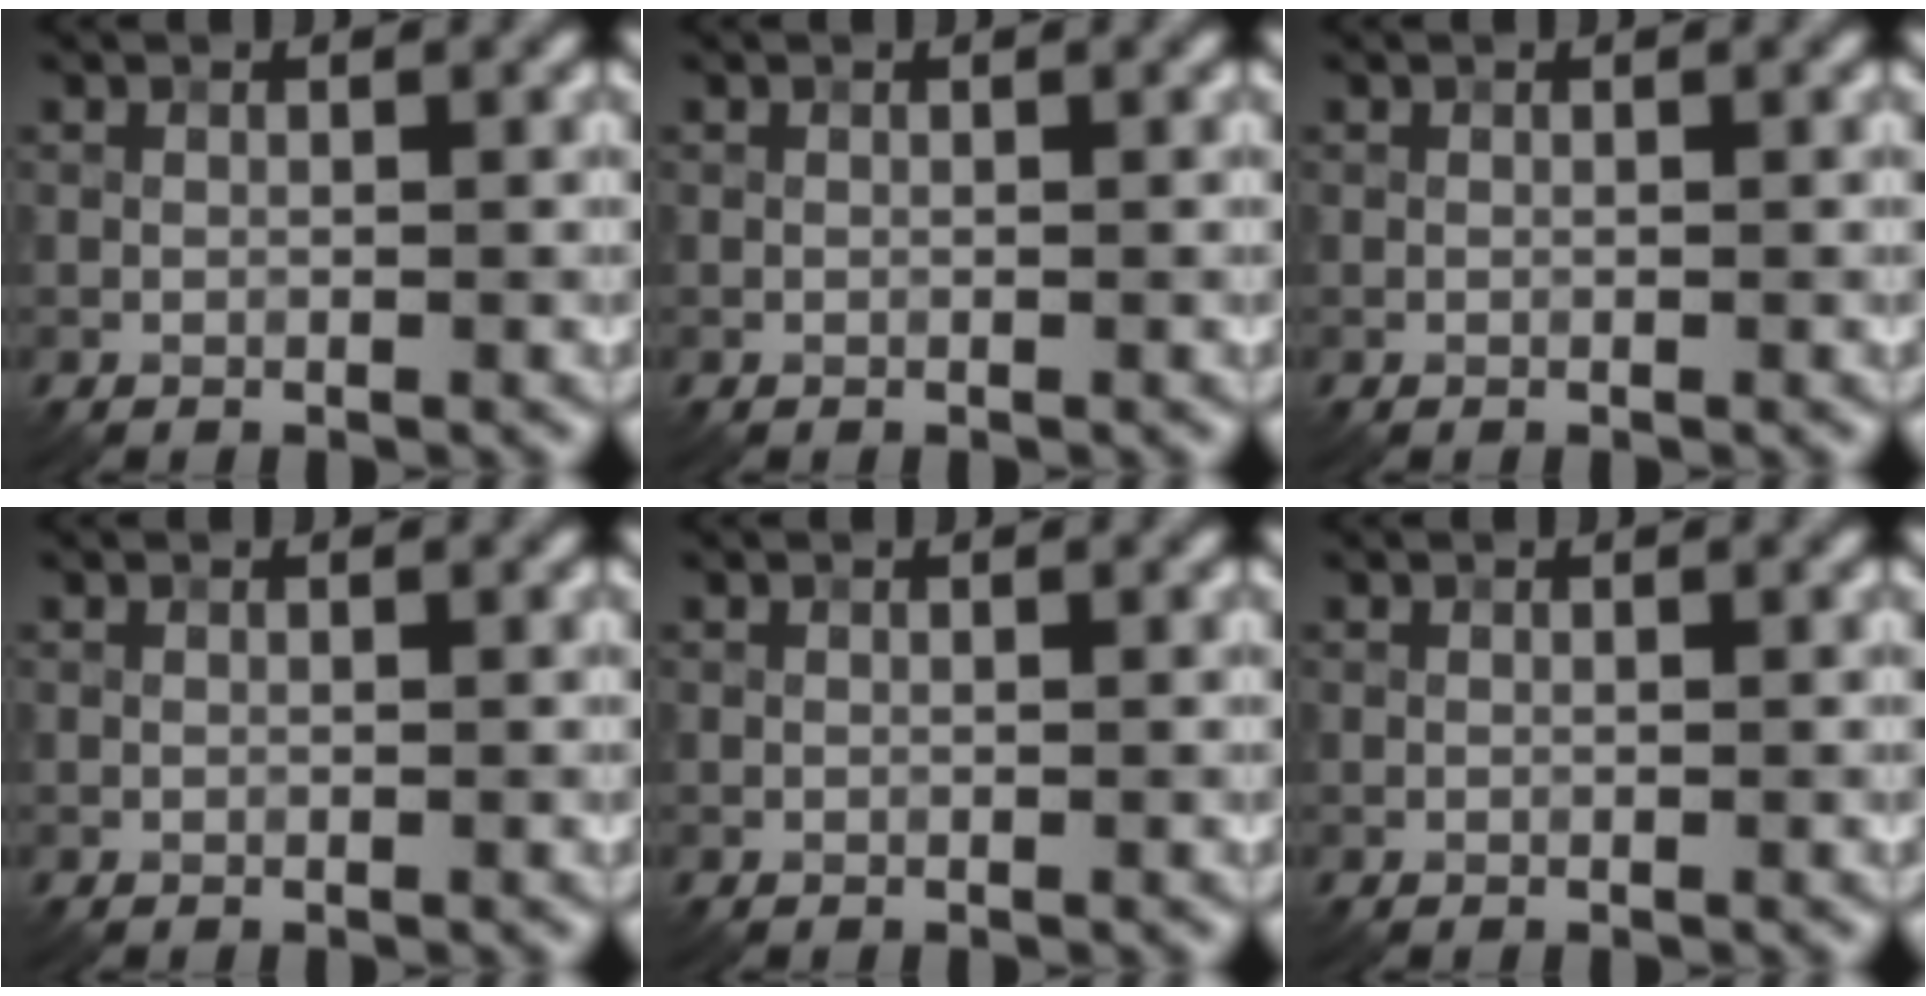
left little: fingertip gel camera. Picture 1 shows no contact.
{"total": 0.0}
{"total": 0.0}
{"total": 0.0}
{"total": 0.0}
{"total": 0.0}